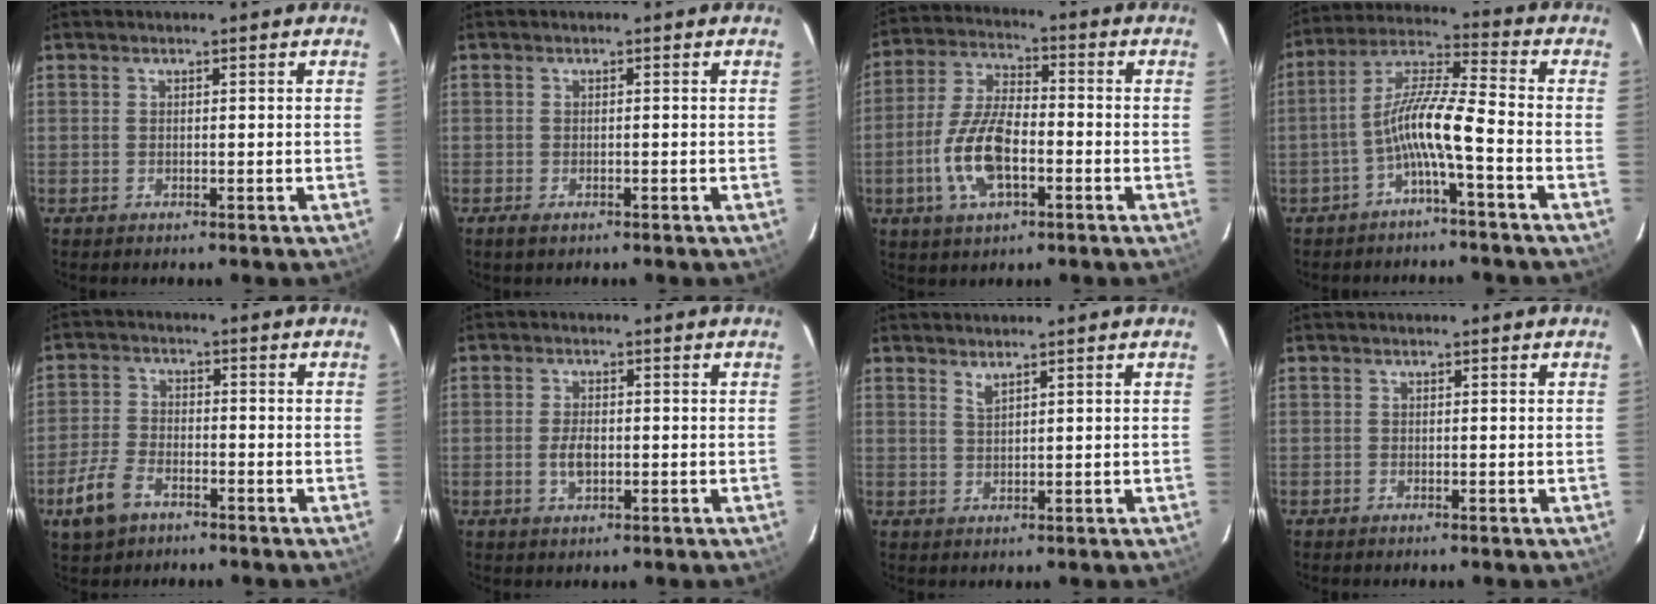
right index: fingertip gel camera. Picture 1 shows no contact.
{"total": 2.0, "force": [-1.4, 0.8, 1.3], "torque": [-0.028, -0.005, -0.024]}
{"total": 12.4, "force": [-4.0, 5.4, 10.4], "torque": [-0.223, 0.002, -0.075]}
{"total": 8.6, "force": [-3.7, 0.5, 7.8], "torque": [-0.178, 0.018, -0.071]}
{"total": 7.6, "force": [-4.5, 4.3, 4.4], "torque": [-0.111, 0.001, -0.086]}
{"total": 3.6, "force": [-0.7, 2.1, 2.9], "torque": [-0.058, 0.000, -0.011]}
{"total": 1.5, "force": [1.3, 0.1, 0.8], "torque": [-0.015, -0.001, 0.024]}
{"total": 0.0}